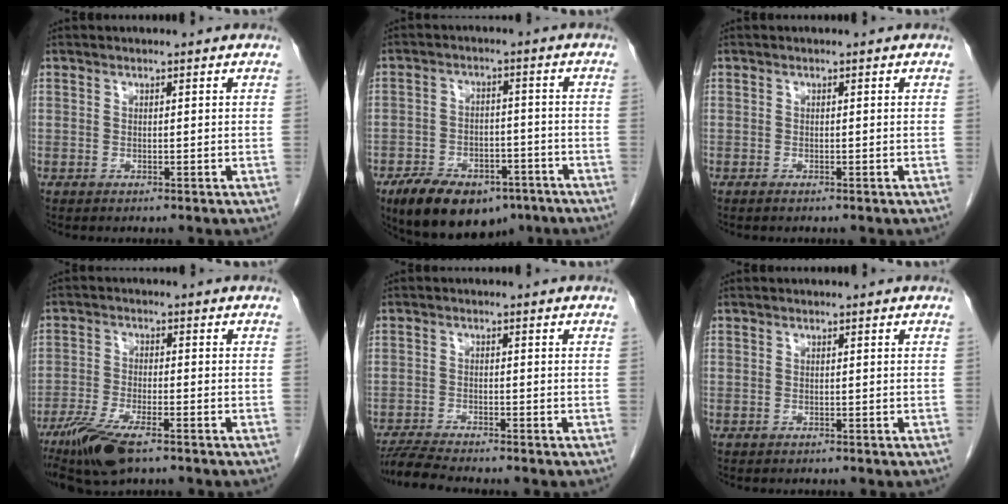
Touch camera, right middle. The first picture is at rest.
{"total": 13.7, "force": [-9.3, 6.9, 7.4], "torque": [-0.124, -0.004, -0.143]}
{"total": 0.6, "force": [-0.4, 0.1, 0.4], "torque": [-0.008, -0.001, -0.006]}
{"total": 9.1, "force": [-6.1, 2.0, 6.5], "torque": [-0.125, -0.020, -0.108]}
{"total": 5.2, "force": [-4.8, -0.4, 1.8], "torque": [-0.033, -0.021, -0.086]}
{"total": 0.5, "force": [-0.5, 0.2, 0.1], "torque": [-0.008, -0.001, -0.010]}